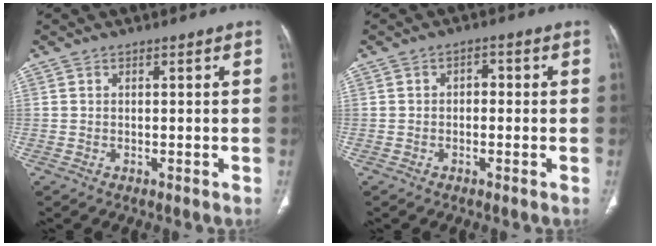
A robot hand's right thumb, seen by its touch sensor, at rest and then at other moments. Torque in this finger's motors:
{"motor_torque": [0.04, -0.30, -0.10, -0.05, 0.04]}